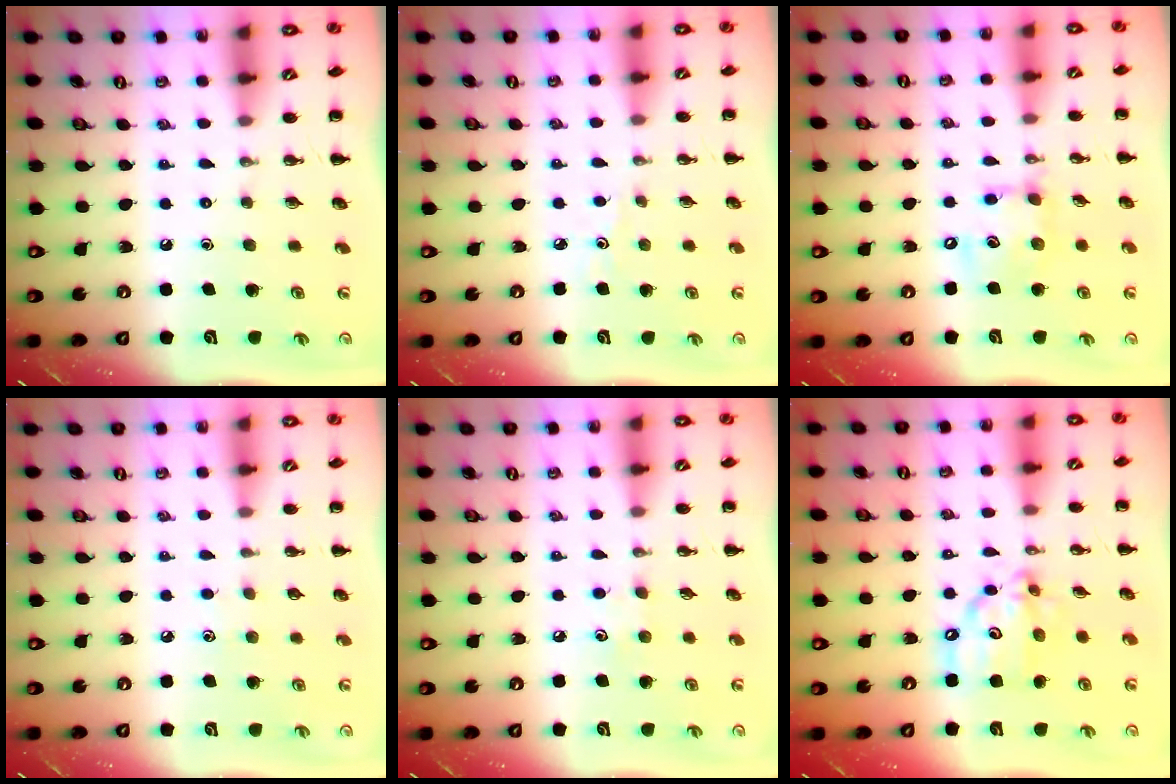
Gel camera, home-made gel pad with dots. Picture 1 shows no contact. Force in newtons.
{"total": 2.2, "press": 2.0, "slide": 0.9}
{"total": 10.8, "press": 10.7, "slide": 1.5}
{"total": 3.7, "press": 3.6, "slide": 1.0}
{"total": 5.1, "press": 4.9, "slide": 1.5}
{"total": 11.5, "press": 11.2, "slide": 2.5}